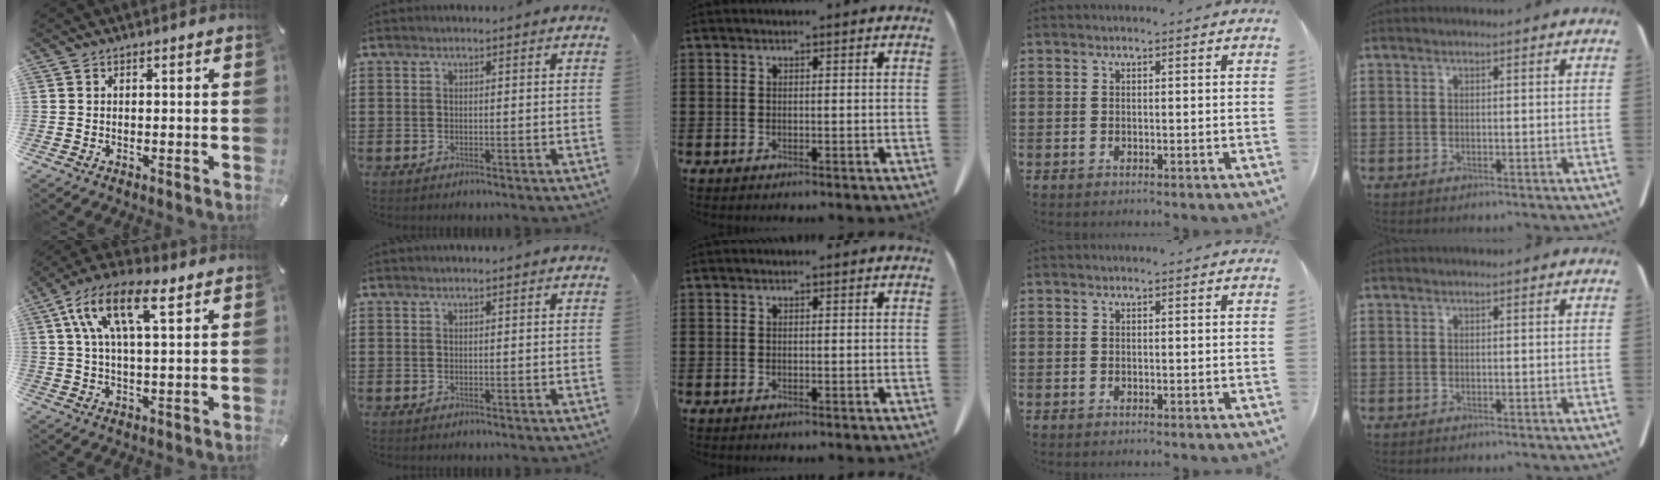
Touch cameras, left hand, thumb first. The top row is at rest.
{"thumb": {"total": 13.6, "force": [6.6, 5.5, 10.5], "torque": [-0.228, -0.009, 0.114]}}